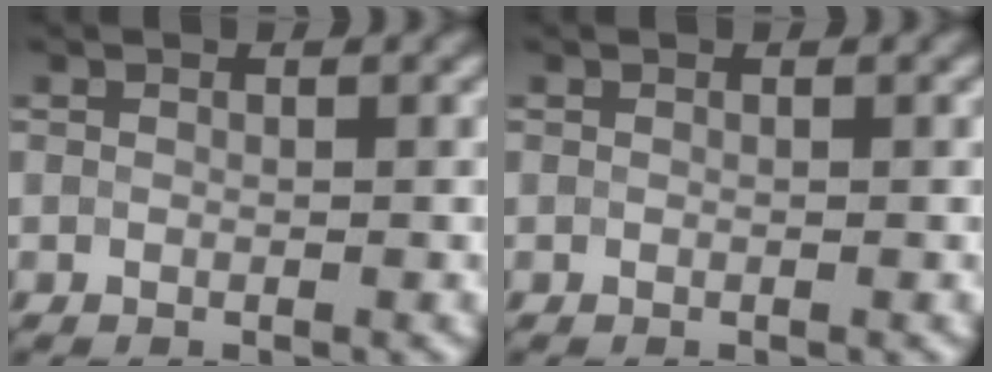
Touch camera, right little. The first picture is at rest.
{"total": 0.0}